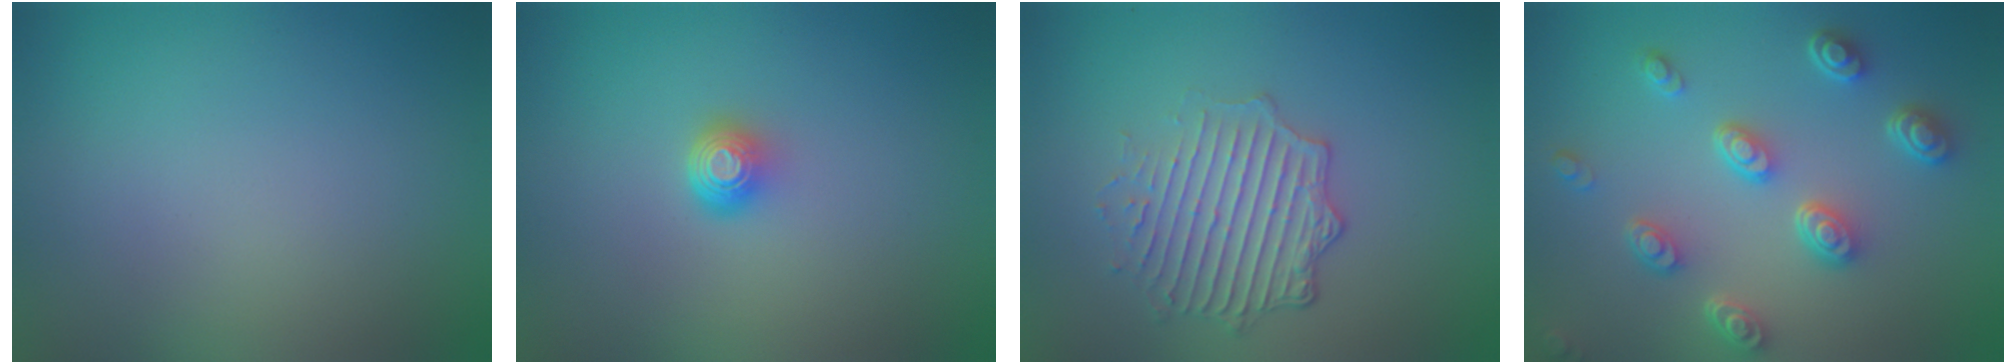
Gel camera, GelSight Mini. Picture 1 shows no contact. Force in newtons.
{"total": 1.6, "press": 1.2, "slide": 1.1}
{"total": 4.3, "press": 3.4, "slide": 2.6}
{"total": 4.6, "press": 3.5, "slide": 2.9}